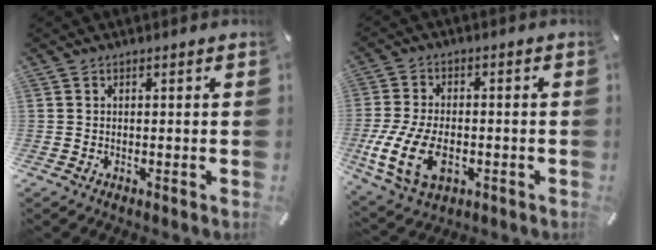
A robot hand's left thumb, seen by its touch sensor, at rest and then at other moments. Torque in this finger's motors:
{"motor_torque": [1.55, 2.47, 1.07, 0.50, 0.24]}